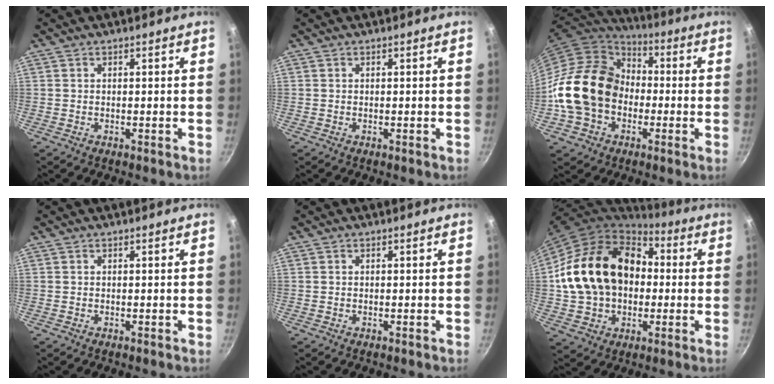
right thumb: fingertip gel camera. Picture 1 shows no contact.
{"total": 0.0}
{"total": 19.1, "force": [-2.4, 15.2, 11.4], "torque": [-0.182, 0.048, -0.048]}
{"total": 0.0}
{"total": 0.0}
{"total": 22.5, "force": [1.7, 16.9, 14.7], "torque": [-0.245, 0.044, 0.034]}